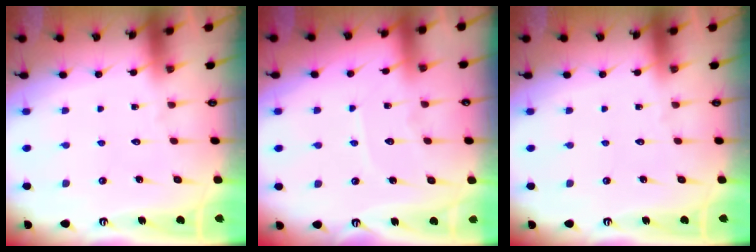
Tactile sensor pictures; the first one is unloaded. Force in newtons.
{"total": 5.4, "press": 5.4, "slide": 0.6}
{"total": 0.0}